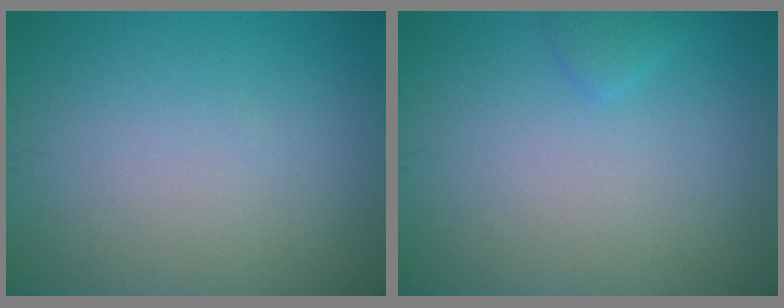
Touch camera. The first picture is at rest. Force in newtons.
{"total": 1.0, "press": 1.0, "slide": 0.1}